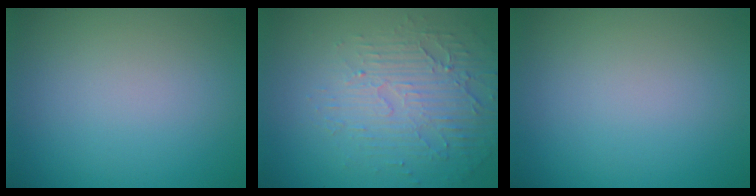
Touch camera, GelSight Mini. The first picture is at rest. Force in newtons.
{"total": 5.6, "press": 3.3, "slide": 4.5}
{"total": 0.0}